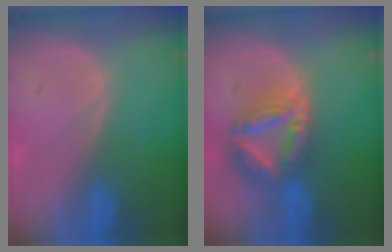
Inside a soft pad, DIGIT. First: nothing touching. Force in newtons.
{"total": 8.4, "press": 7.3, "slide": 4.1}